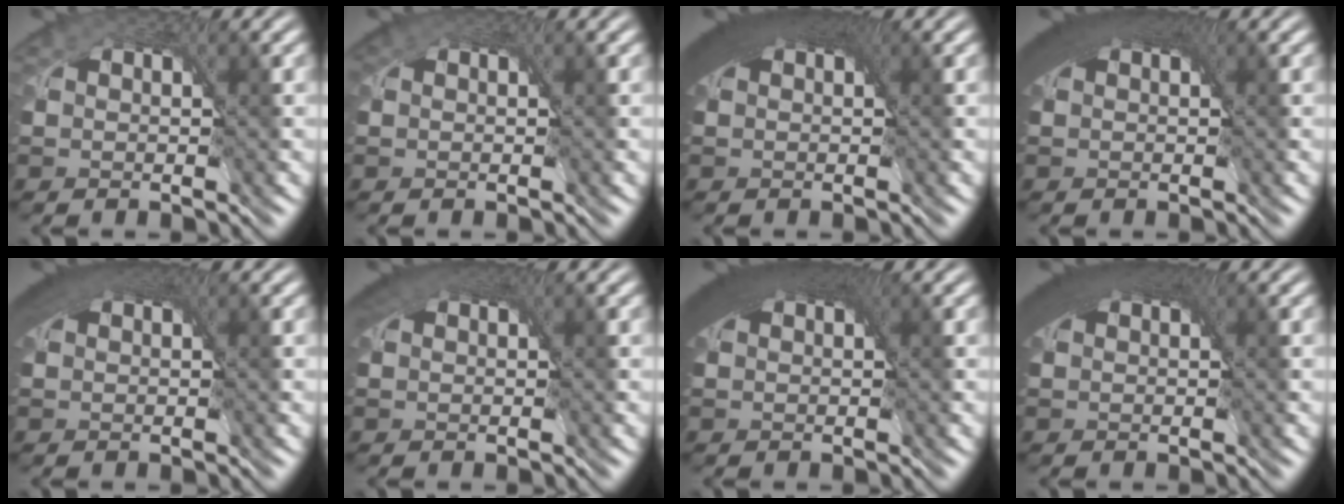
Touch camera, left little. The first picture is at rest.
{"total": 1.0, "force": [0.6, 0.6, 0.6], "torque": [-0.010, 0.002, 0.006]}
{"total": 8.1, "force": [3.0, 4.1, 6.4], "torque": [-0.100, 0.019, 0.031]}
{"total": 7.5, "force": [3.1, 3.7, 5.7], "torque": [-0.092, 0.018, 0.033]}
{"total": 6.3, "force": [3.0, 3.1, 4.5], "torque": [-0.083, 0.015, 0.035]}
{"total": 5.4, "force": [2.9, 2.7, 3.7], "torque": [-0.067, 0.016, 0.034]}
{"total": 8.1, "force": [3.0, 4.0, 6.4], "torque": [-0.099, 0.019, 0.031]}
{"total": 7.4, "force": [3.0, 3.7, 5.7], "torque": [-0.092, 0.016, 0.032]}